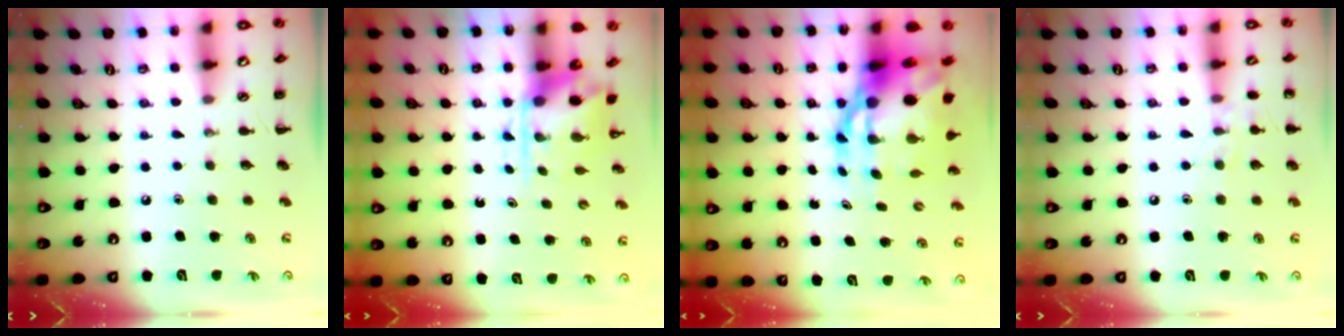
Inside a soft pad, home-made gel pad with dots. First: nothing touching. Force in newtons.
{"total": 3.8, "press": 3.7, "slide": 0.9}
{"total": 13.3, "press": 12.8, "slide": 3.6}
{"total": 7.1, "press": 6.8, "slide": 2.0}